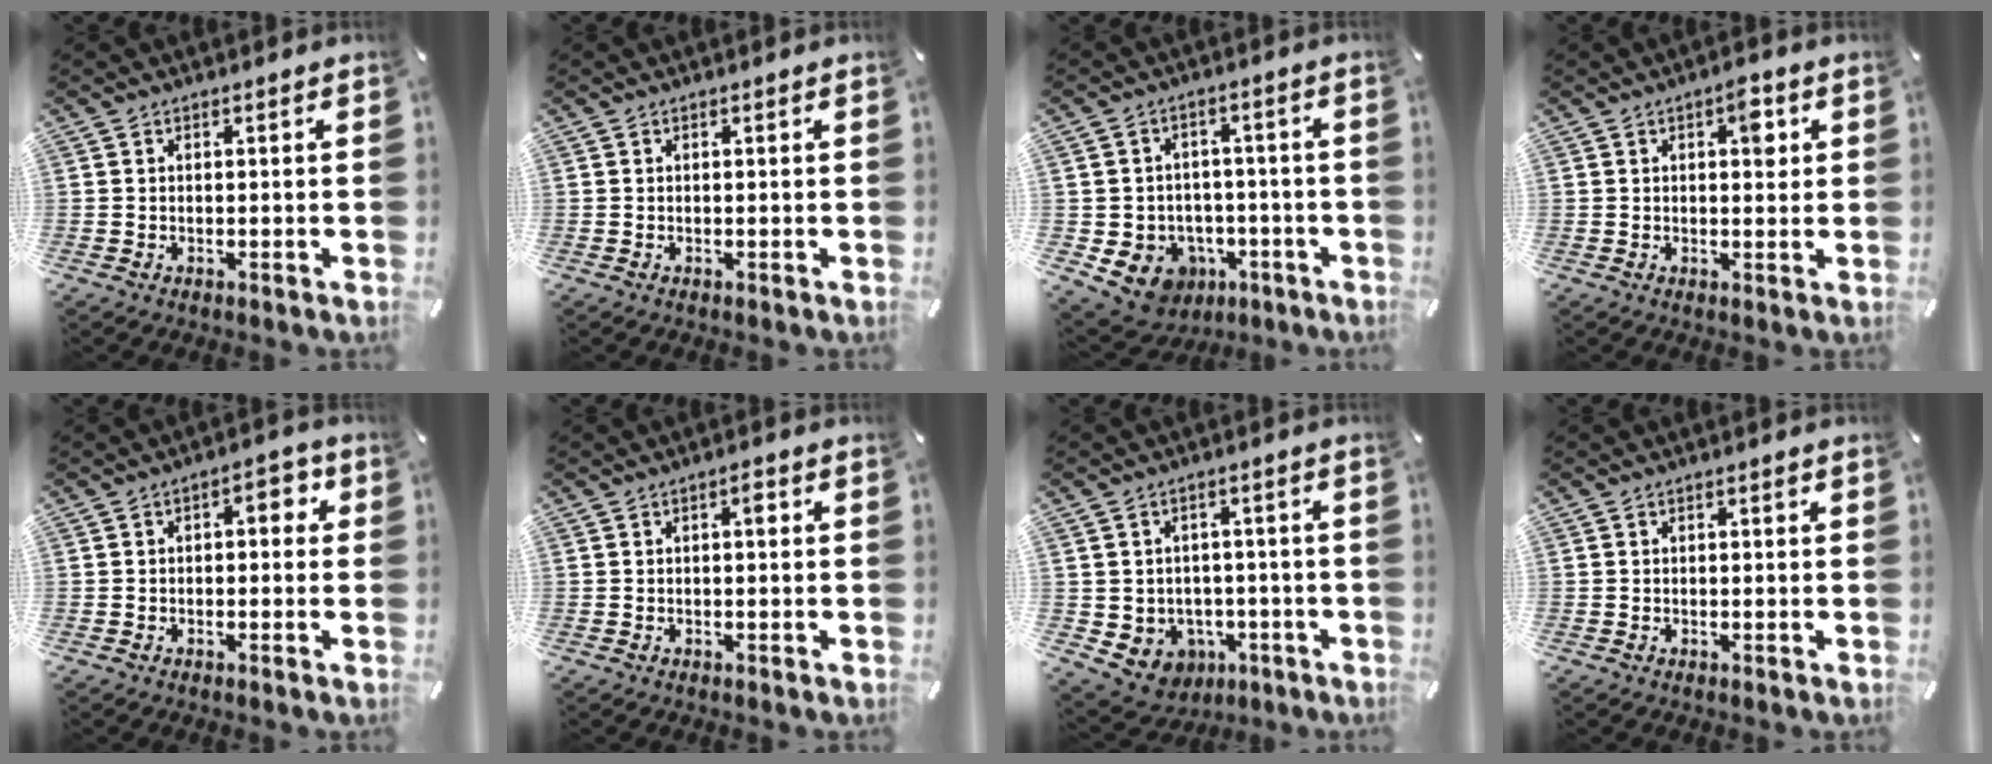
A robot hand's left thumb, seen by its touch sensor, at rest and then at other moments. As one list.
[{"total": 0.0}, {"total": 9.2, "force": [-3.5, 8.1, 2.5], "torque": [-0.065, 0.020, -0.055]}, {"total": 4.8, "force": [1.4, 2.5, 3.8], "torque": [-0.032, -0.011, 0.012]}, {"total": 4.1, "force": [-0.2, 2.4, 3.3], "torque": [-0.044, 0.008, -0.014]}, {"total": 1.9, "force": [0.2, 0.7, 1.7], "torque": [-0.036, 0.009, 0.001]}, {"total": 5.9, "force": [-0.3, 5.8, 1.1], "torque": [-0.034, -0.006, 0.002]}, {"total": 0.5, "force": [0.1, 0.3, 0.4], "torque": [-0.009, 0.001, 0.001]}]